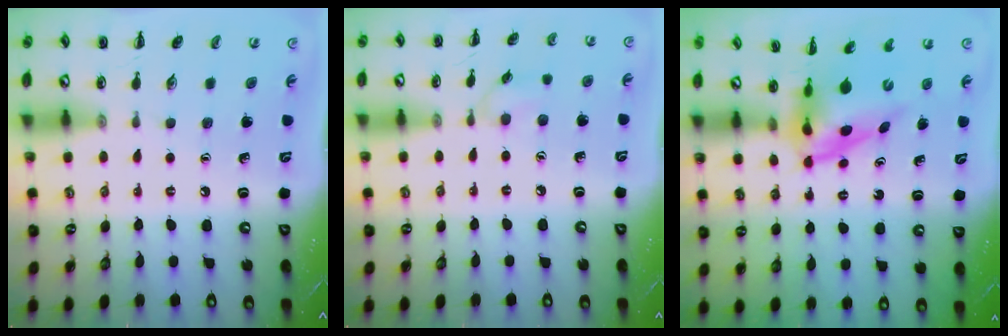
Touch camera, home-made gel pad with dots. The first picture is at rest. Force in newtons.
{"total": 5.8, "press": 5.5, "slide": 1.9}
{"total": 3.7, "press": 3.7, "slide": 0.6}